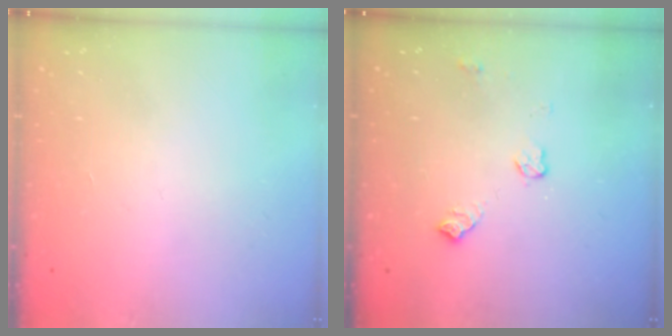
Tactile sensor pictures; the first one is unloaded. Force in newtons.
{"total": 7.3, "press": 7.3, "slide": 0.8}